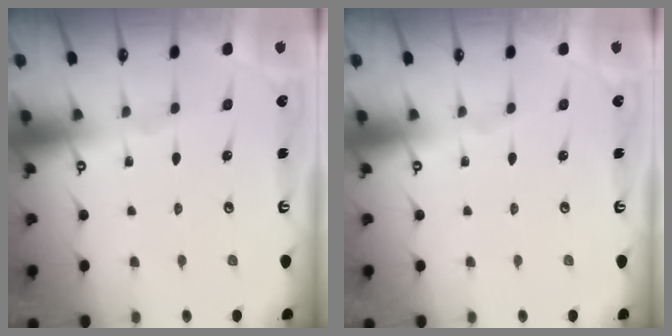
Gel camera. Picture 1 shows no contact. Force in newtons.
{"total": 0.0}